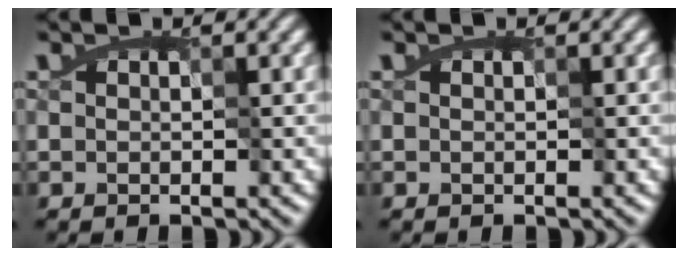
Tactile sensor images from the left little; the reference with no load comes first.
{"total": 0.0}